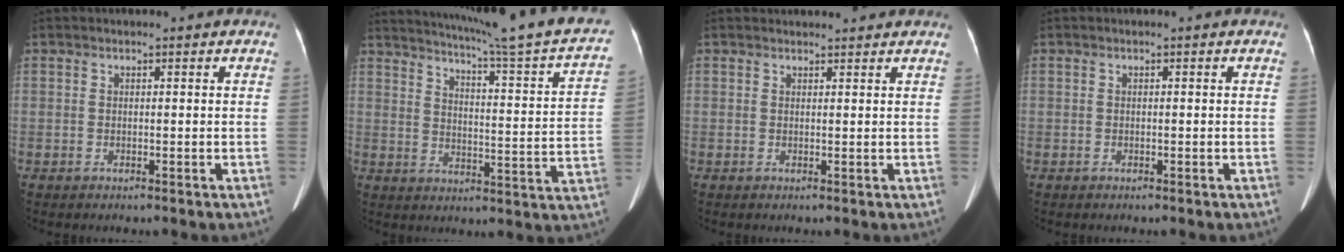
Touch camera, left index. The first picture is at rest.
{"total": 24.7, "force": [21.5, -0.1, 12.3], "torque": [-0.183, -0.054, 0.267]}
{"total": 4.8, "force": [4.7, 0.9, 0.7], "torque": [-0.005, 0.026, 0.055]}
{"total": 0.0}